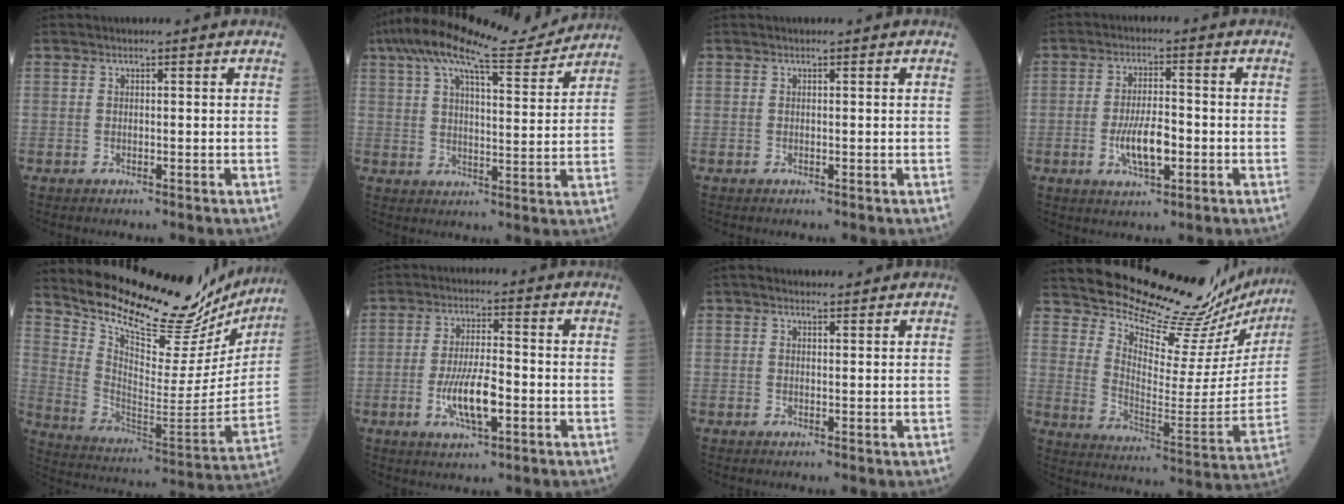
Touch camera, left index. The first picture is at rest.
{"total": 14.1, "force": [12.5, 1.2, 6.4], "torque": [-0.119, 0.020, 0.185]}
{"total": 0.0}
{"total": 6.7, "force": [-2.1, 2.2, 6.0], "torque": [-0.118, -0.005, -0.036]}
{"total": 26.1, "force": [23.9, 5.7, 8.8], "torque": [-0.144, -0.082, 0.332]}
{"total": 7.4, "force": [-2.5, 2.0, 6.7], "torque": [-0.134, -0.007, -0.043]}
{"total": 0.8, "force": [0.6, 0.5, 0.3], "torque": [-0.011, 0.007, 0.008]}
{"total": 23.0, "force": [22.3, 2.8, 4.8], "torque": [-0.083, -0.124, 0.285]}